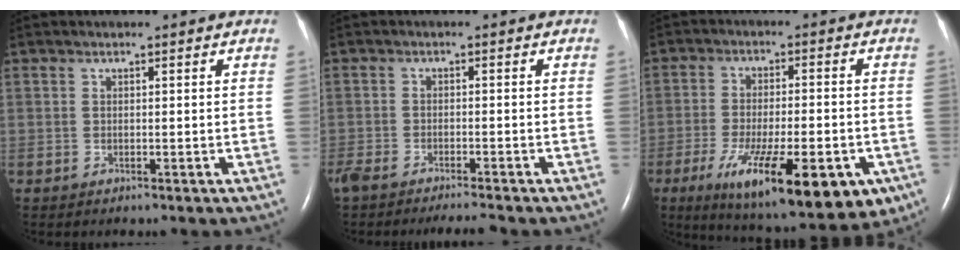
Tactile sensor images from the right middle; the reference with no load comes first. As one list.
[{"total": 6.8, "force": [-6.0, 0.7, 3.2], "torque": [-0.058, -0.011, -0.100]}, {"total": 19.7, "force": [-9.5, 5.5, 16.3], "torque": [-0.227, -0.034, -0.137]}]